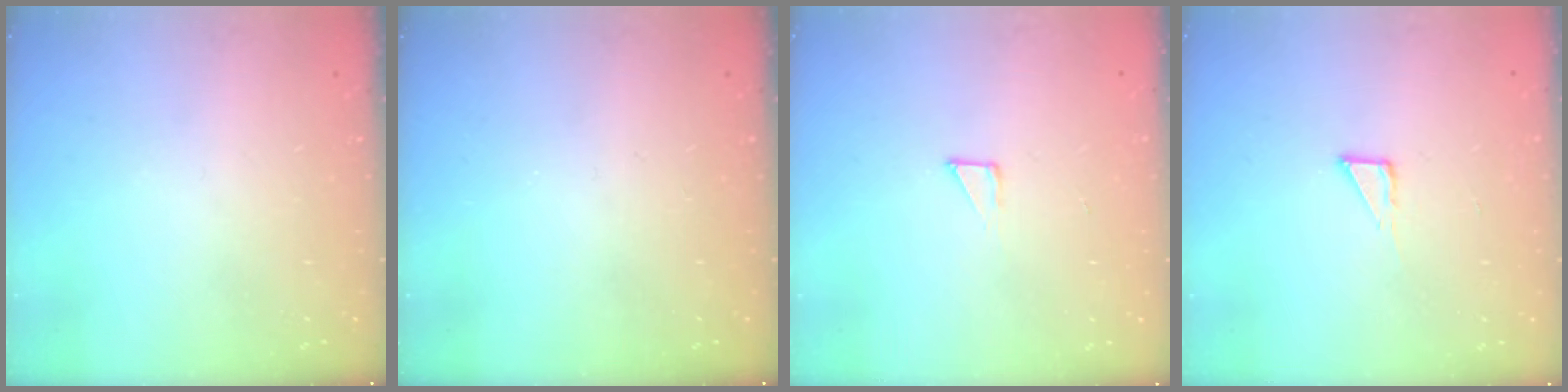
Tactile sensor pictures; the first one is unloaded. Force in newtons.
{"total": 0.0}
{"total": 3.6, "press": 3.6, "slide": 0.4}
{"total": 3.4, "press": 3.4, "slide": 0.3}